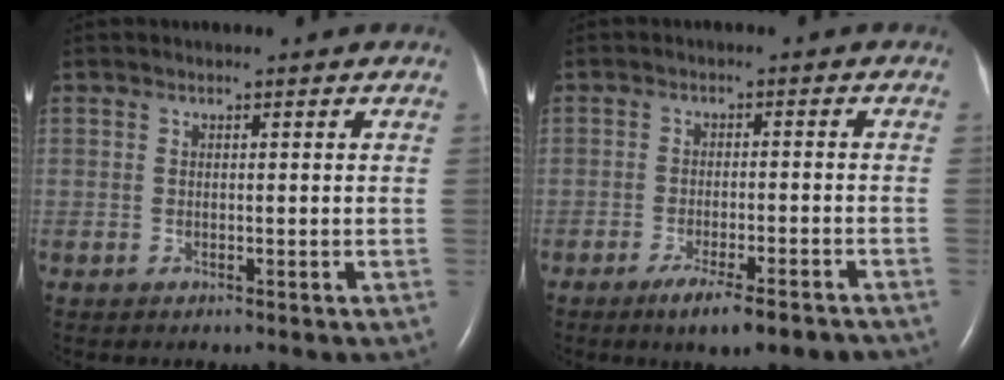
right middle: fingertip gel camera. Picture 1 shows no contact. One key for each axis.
{"total": 8.4, "fx": -6.3, "fy": 1.1, "fz": 5.5, "tx": -0.073, "ty": -0.013, "tz": -0.088}